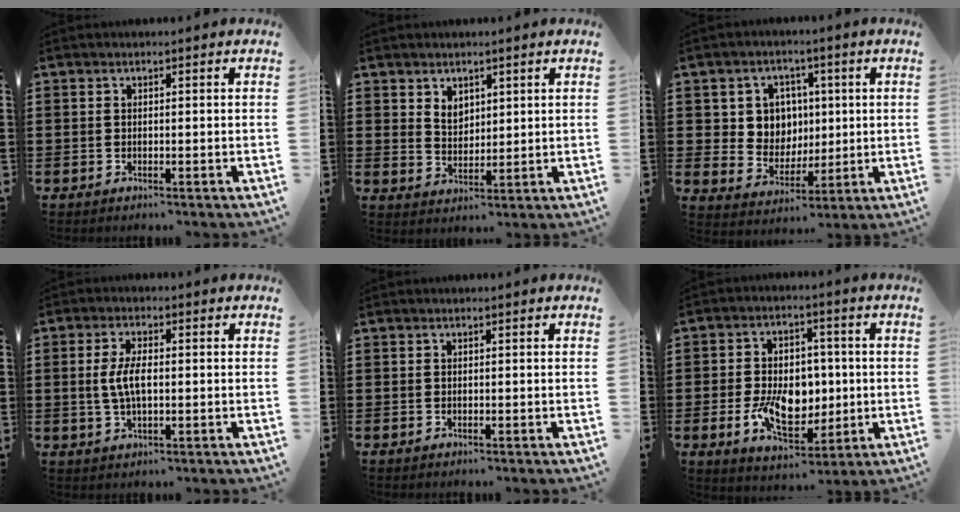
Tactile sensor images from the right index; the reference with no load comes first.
{"total": 3.2, "force": [2.1, 2.1, 1.0], "torque": [-0.026, 0.006, 0.040]}
{"total": 6.6, "force": [1.8, 6.1, 2.0], "torque": [-0.063, 0.010, 0.032]}
{"total": 5.0, "force": [0.0, 2.0, 4.6], "torque": [-0.103, 0.000, -0.006]}
{"total": 0.0}
{"total": 10.1, "force": [-1.4, 6.6, 7.5], "torque": [-0.151, 0.001, -0.028]}